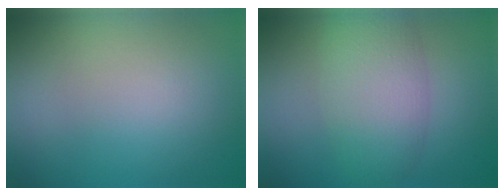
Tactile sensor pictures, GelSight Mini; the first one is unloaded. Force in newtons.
{"total": 5.8, "press": 5.8, "slide": 0.1}